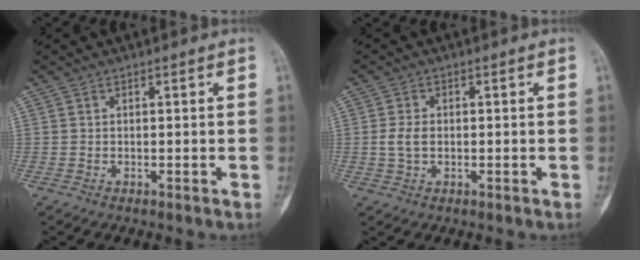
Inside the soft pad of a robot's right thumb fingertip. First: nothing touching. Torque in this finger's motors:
{"motor_torque": [0.00, 0.00, 0.40, 0.05, -0.05]}